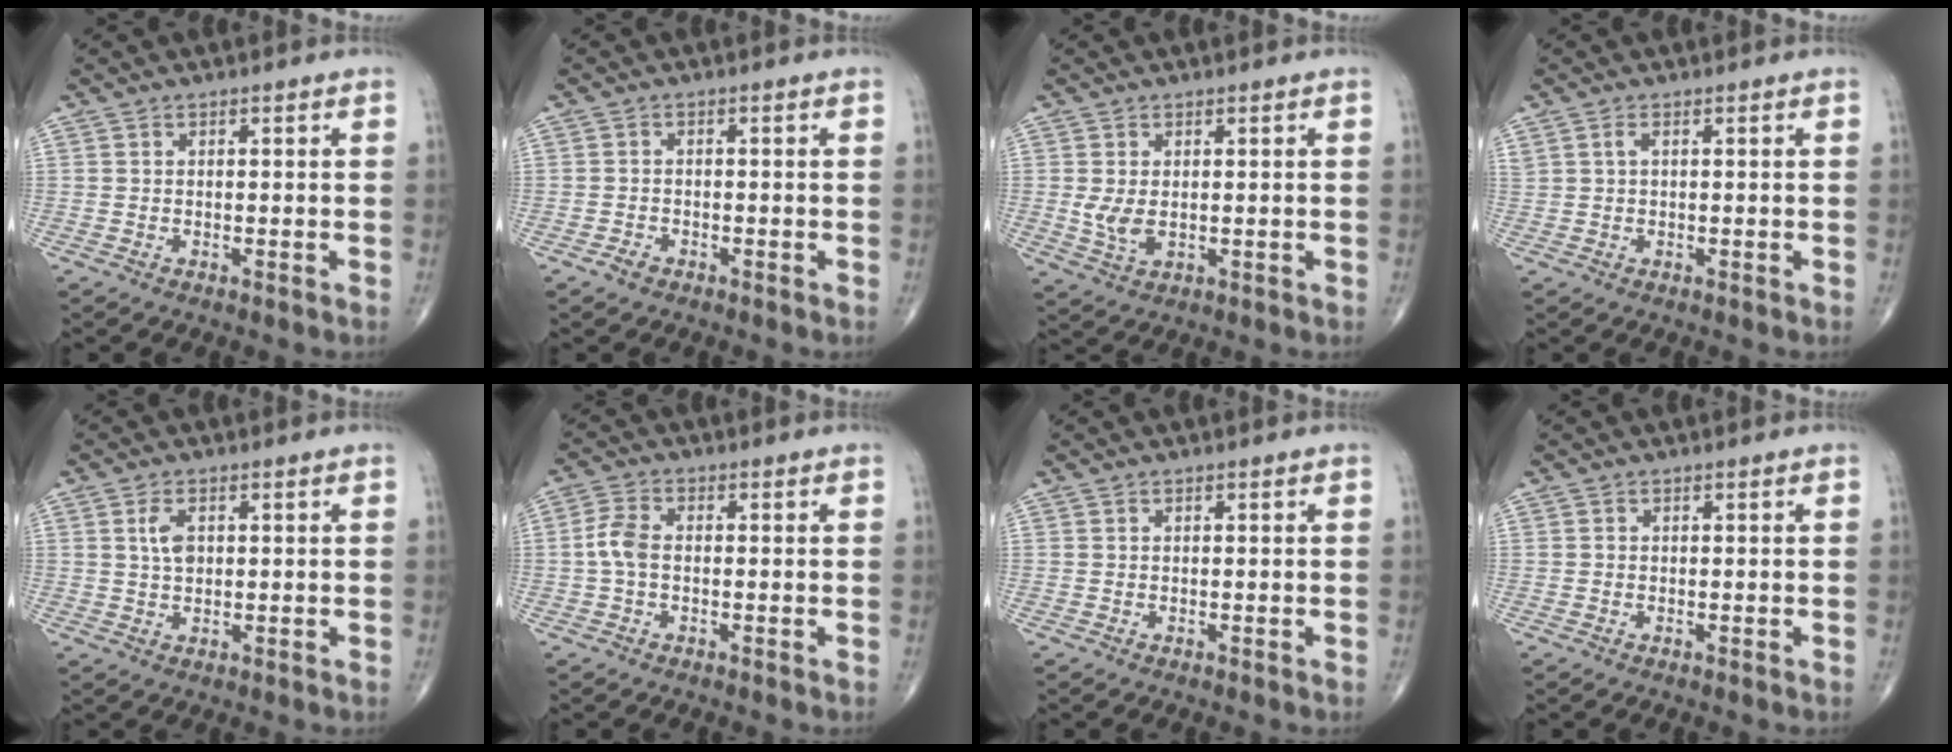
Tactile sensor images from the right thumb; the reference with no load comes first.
{"total": 1.6, "force": [-1.1, 1.0, 0.6], "torque": [-0.015, 0.007, -0.020]}
{"total": 4.0, "force": [0.2, 2.3, 3.2], "torque": [-0.065, -0.008, 0.011]}
{"total": 1.2, "force": [0.5, 0.6, 1.0], "torque": [-0.026, 0.007, 0.012]}
{"total": 3.5, "force": [0.9, 2.0, 2.7], "torque": [-0.051, -0.001, 0.017]}
{"total": 4.6, "force": [-0.5, 2.8, 3.6], "torque": [-0.079, 0.013, -0.017]}
{"total": 0.0}
{"total": 0.0}